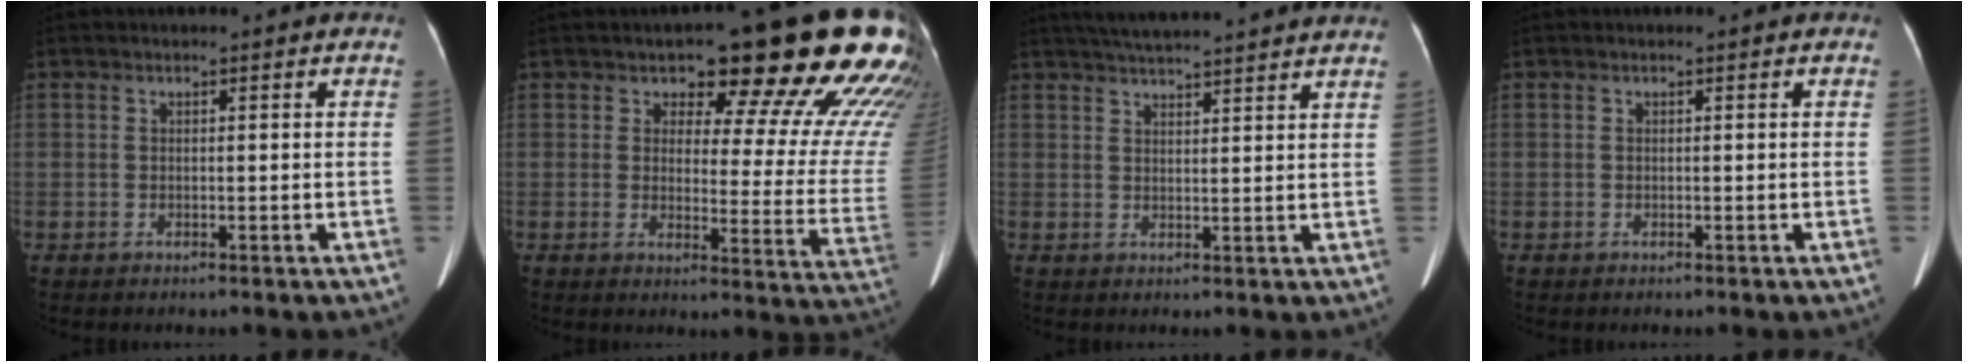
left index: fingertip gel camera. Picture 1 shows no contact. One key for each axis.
{"total": 20.6, "fx": 14.5, "fy": 5.5, "fz": 13.6, "tx": -0.162, "ty": -0.035, "tz": 0.162}
{"total": 13.2, "fx": 12.0, "fy": 0.6, "fz": 5.6, "tx": -0.093, "ty": 0.032, "tz": 0.162}
{"total": 0.0}